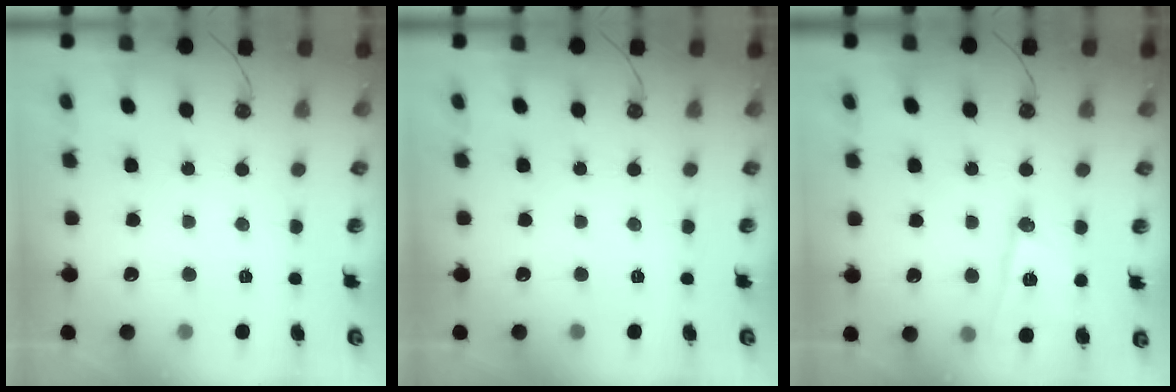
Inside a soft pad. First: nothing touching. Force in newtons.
{"total": 0.0}
{"total": 12.1, "press": 11.9, "slide": 2.0}